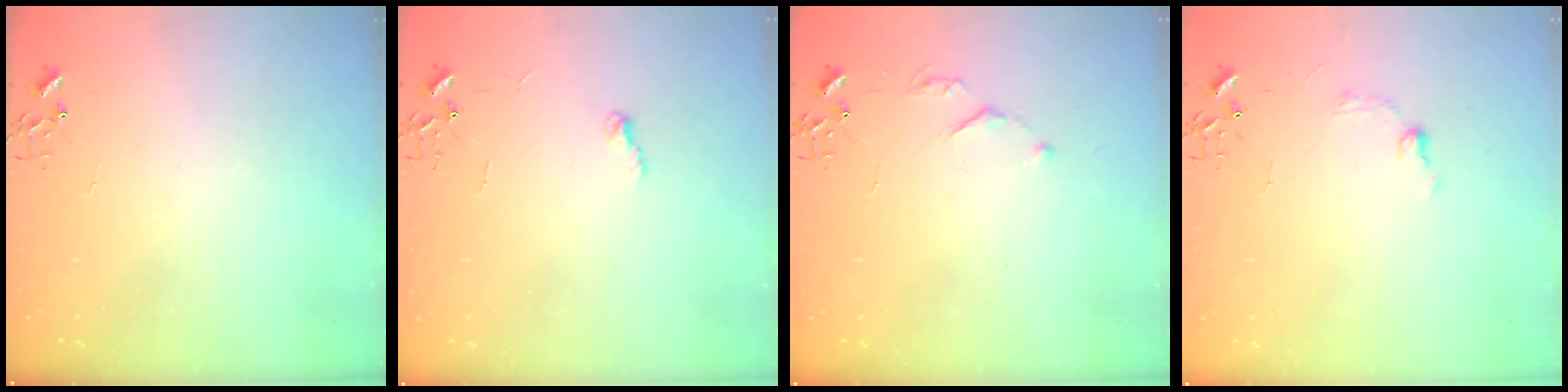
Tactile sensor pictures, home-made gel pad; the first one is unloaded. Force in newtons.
{"total": 5.9, "press": 5.9, "slide": 0.4}
{"total": 4.3, "press": 4.3, "slide": 0.7}
{"total": 6.4, "press": 6.3, "slide": 0.9}